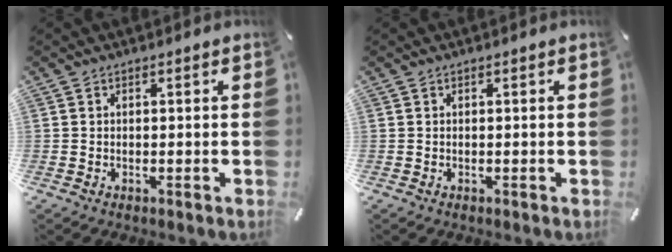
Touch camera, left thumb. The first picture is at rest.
{"total": 0.0}